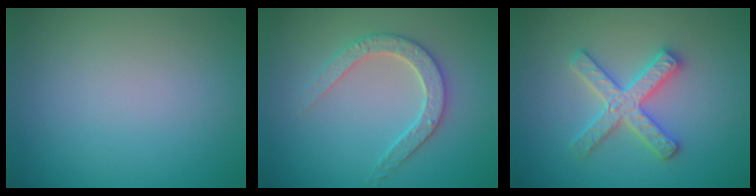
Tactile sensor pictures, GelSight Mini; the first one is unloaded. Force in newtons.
{"total": 3.0, "press": 2.9, "slide": 0.6}
{"total": 4.5, "press": 4.5, "slide": 0.6}